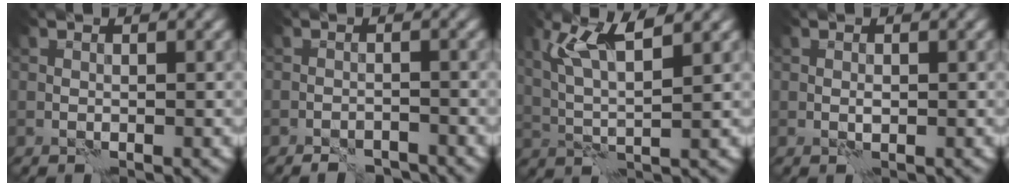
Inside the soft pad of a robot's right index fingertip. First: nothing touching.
{"total": 2.5, "force": [-2.3, 0.6, 0.8], "torque": [-0.011, 0.003, -0.038]}
{"total": 5.1, "force": [2.5, 1.0, 4.4], "torque": [-0.092, 0.005, 0.051]}
{"total": 0.5, "force": [0.0, 0.2, 0.5], "torque": [-0.010, 0.003, -0.001]}